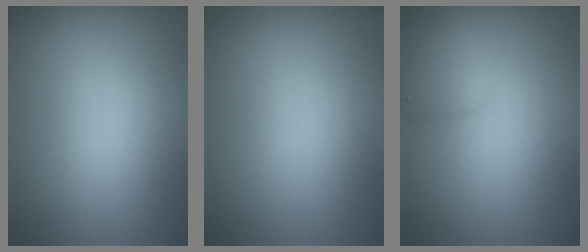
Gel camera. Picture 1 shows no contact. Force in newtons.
{"total": 0.0}
{"total": 1.7, "press": 1.7, "slide": 0.1}